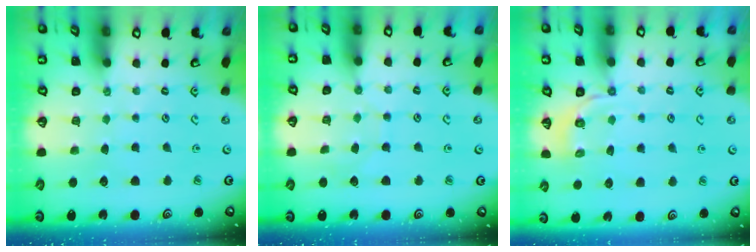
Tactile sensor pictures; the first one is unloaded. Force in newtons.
{"total": 4.3, "press": 4.3, "slide": 0.2}
{"total": 3.7, "press": 3.2, "slide": 2.0}